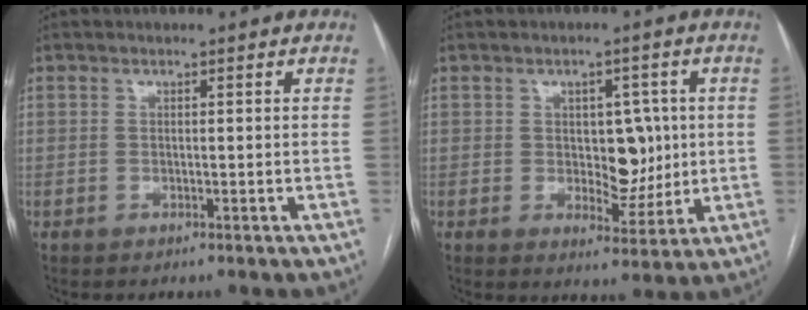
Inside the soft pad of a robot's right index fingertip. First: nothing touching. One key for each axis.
{"total": 6.9, "fx": 0.5, "fy": 4.0, "fz": 5.6, "tx": -0.070, "ty": 0.007, "tz": 0.018}